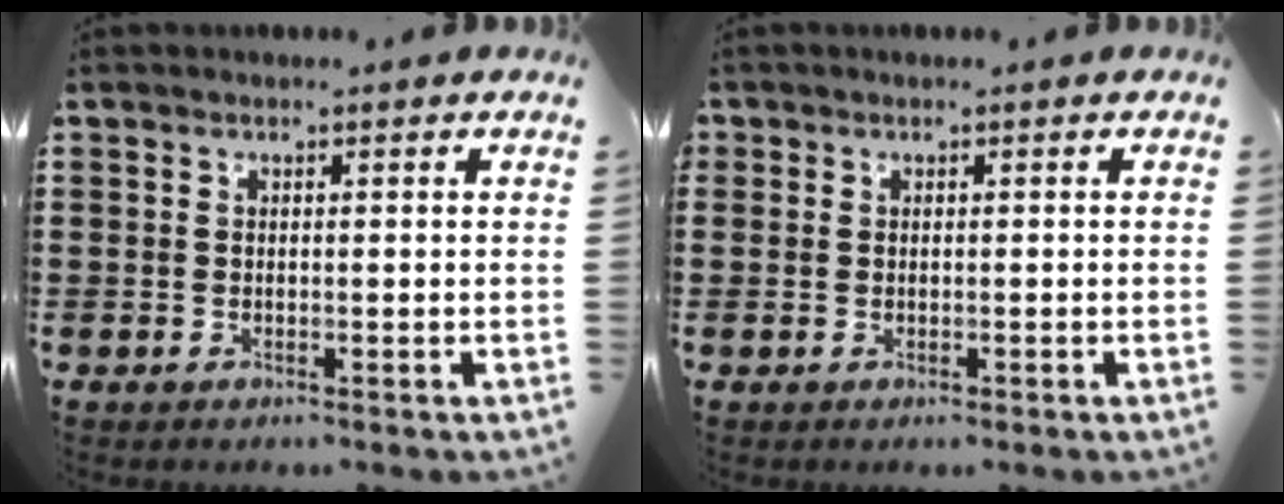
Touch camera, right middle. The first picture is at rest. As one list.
[{"total": 0.8, "force": [0.2, 0.8, 0.1], "torque": [-0.003, 0.004, 0.003]}]